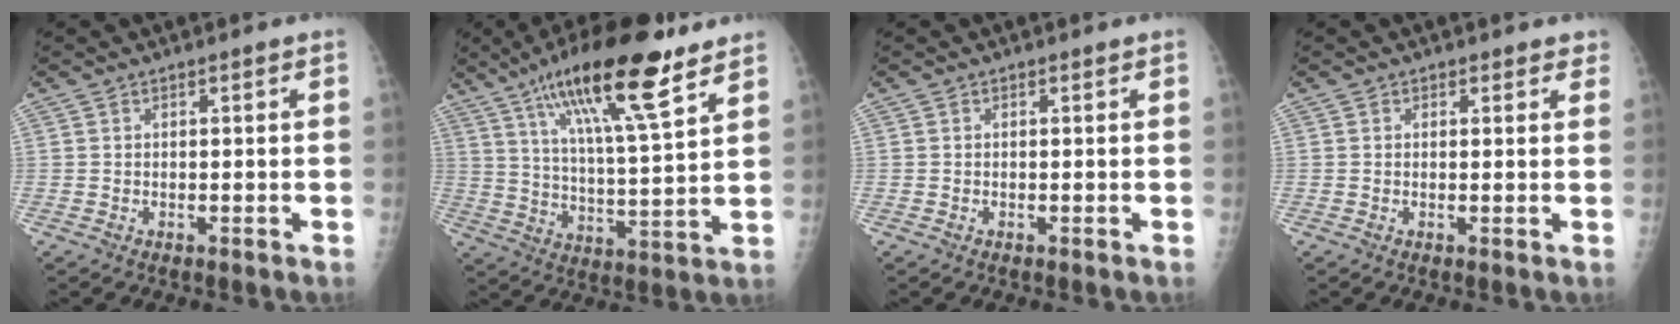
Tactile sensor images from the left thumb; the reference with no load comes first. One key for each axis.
{"total": 20.2, "fx": 12.4, "fy": 4.4, "fz": 15.3, "tx": -0.248, "ty": -0.041, "tz": 0.212}
{"total": 0.0}
{"total": 1.7, "fx": 1.2, "fy": 1.2, "fz": 0.2, "tx": 0.023, "ty": -0.004, "tz": 0.007}